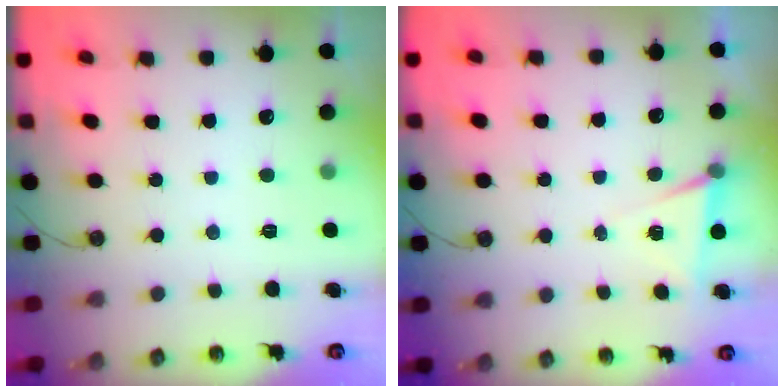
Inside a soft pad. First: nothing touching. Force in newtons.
{"total": 5.4, "press": 3.2, "slide": 4.4}